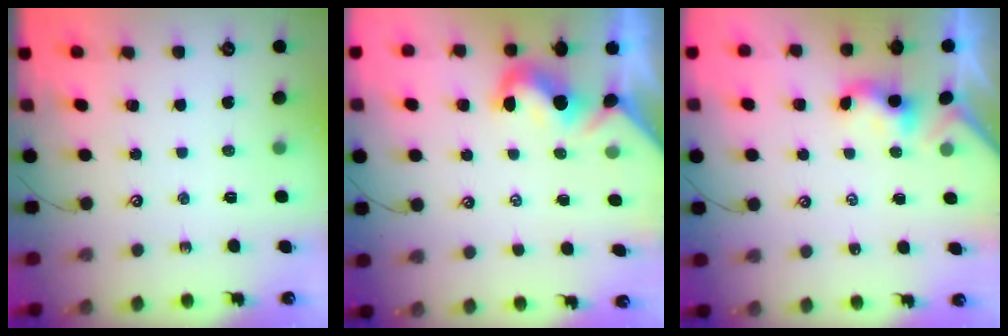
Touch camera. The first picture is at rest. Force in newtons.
{"total": 1.9, "press": 1.8, "slide": 0.6}
{"total": 1.1, "press": 1.0, "slide": 0.2}